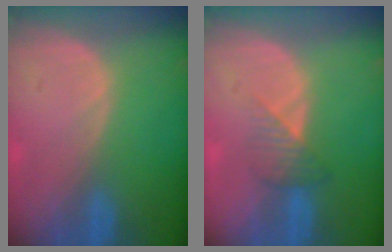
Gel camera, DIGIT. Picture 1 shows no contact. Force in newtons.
{"total": 3.3, "press": 3.1, "slide": 1.1}